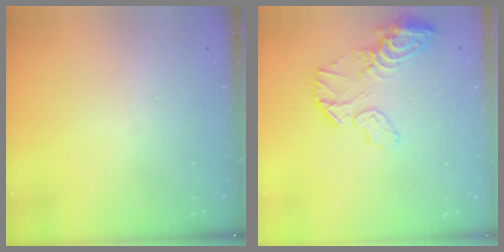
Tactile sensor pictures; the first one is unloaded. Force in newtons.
{"total": 11.4, "press": 11.3, "slide": 1.0}